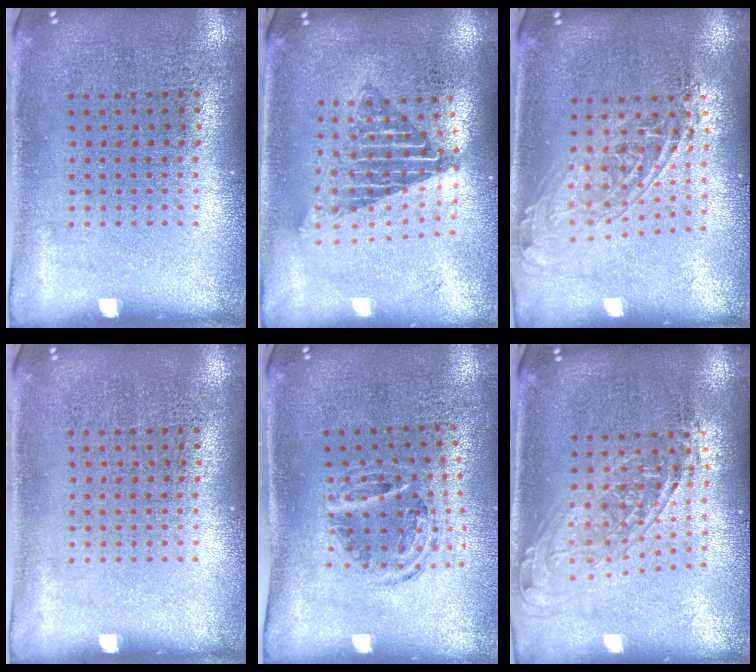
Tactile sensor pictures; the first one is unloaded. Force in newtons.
{"total": 1.6, "press": 1.4, "slide": 0.9}
{"total": 1.6, "press": 1.3, "slide": 0.9}
{"total": 0.0}
{"total": 1.0, "press": 0.9, "slide": 0.1}
{"total": 1.5, "press": 1.3, "slide": 0.9}